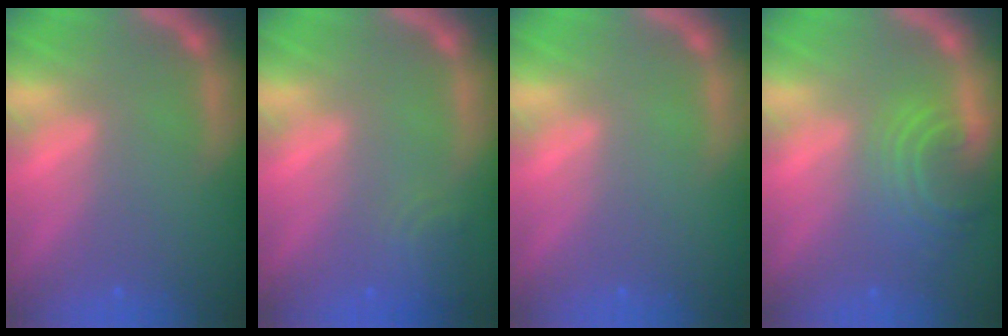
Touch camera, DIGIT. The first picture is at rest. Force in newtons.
{"total": 2.9}
{"total": 0.0}
{"total": 5.5}